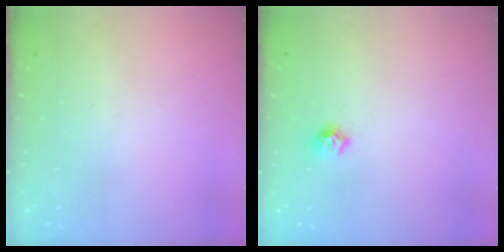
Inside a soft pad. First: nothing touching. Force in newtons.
{"total": 6.9, "press": 6.9, "slide": 0.3}